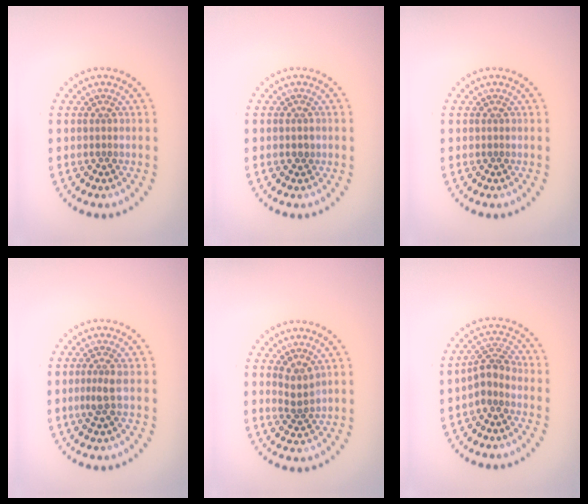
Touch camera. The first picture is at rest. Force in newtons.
{"total": 0.7, "press": 0.7, "slide": 0.0}
{"total": 0.0}
{"total": 1.4, "press": 1.0, "slide": 1.0}
{"total": 1.8, "press": 1.3, "slide": 1.3}
{"total": 2.5, "press": 2.0, "slide": 1.5}